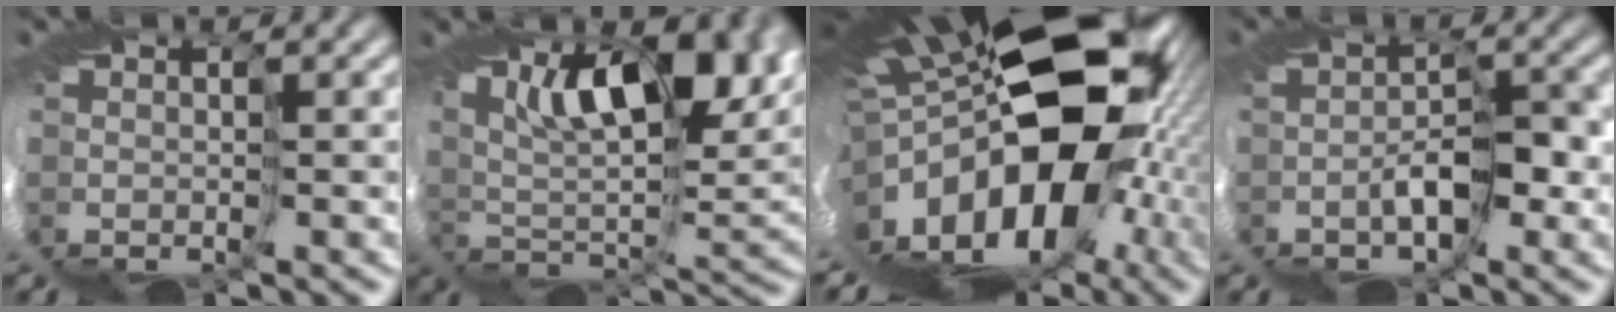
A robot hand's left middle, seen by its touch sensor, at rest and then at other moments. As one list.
[{"total": 11.3, "force": [6.9, 3.3, 8.3], "torque": [-0.118, 0.014, 0.110]}, {"total": 15.4, "force": [-1.3, 9.8, 11.8], "torque": [-0.215, -0.029, -0.031]}, {"total": 1.6, "force": [-0.7, -0.8, 1.2], "torque": [-0.028, 0.005, -0.019]}]